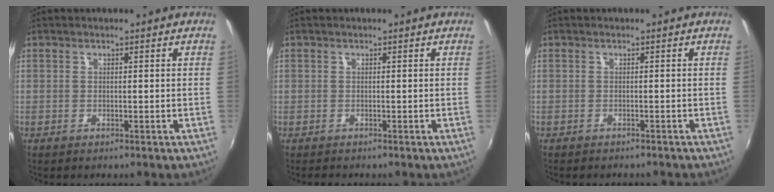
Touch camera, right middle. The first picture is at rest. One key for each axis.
{"total": 1.2, "fx": -0.8, "fy": 0.9, "fz": -0.1, "tx": -0.003, "ty": 0.001, "tz": -0.013}
{"total": 2.5, "fx": -2.2, "fy": 0.7, "fz": 0.7, "tx": -0.018, "ty": -0.011, "tz": -0.031}